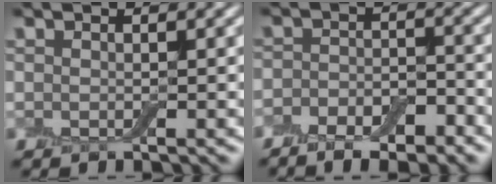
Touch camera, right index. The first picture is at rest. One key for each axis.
{"total": 5.9, "fx": -4.0, "fy": 2.9, "fz": 3.3, "tx": -0.017, "ty": 0.000, "tz": -0.065}